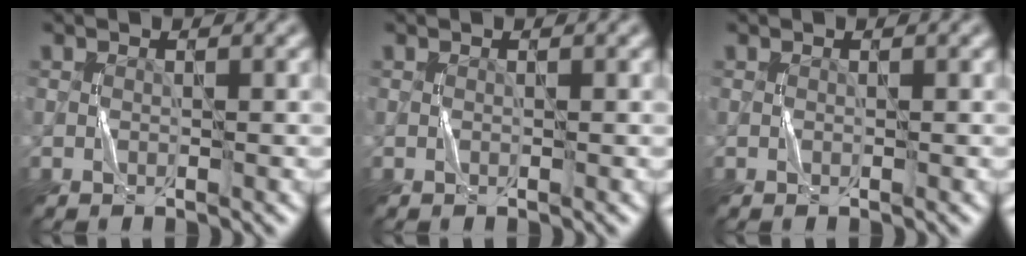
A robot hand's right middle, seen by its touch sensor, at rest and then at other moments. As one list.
[{"total": 0.0}, {"total": 0.0}]